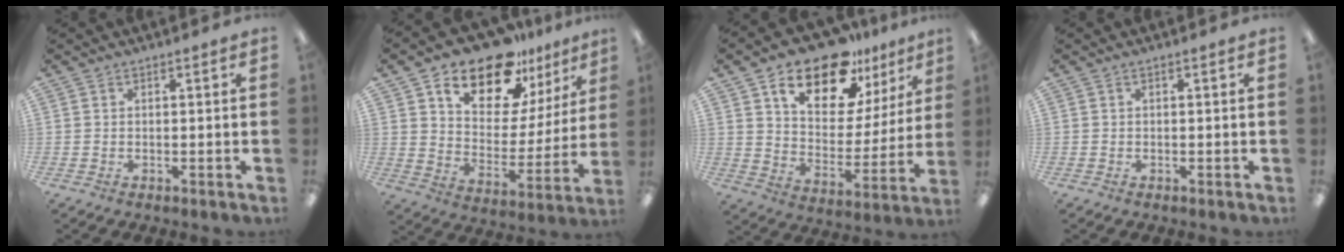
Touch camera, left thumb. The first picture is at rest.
{"total": 16.7, "force": [13.6, 7.3, 6.4], "torque": [-0.118, -0.104, 0.240]}
{"total": 18.1, "force": [13.1, 8.4, 9.2], "torque": [-0.157, -0.078, 0.228]}
{"total": 0.0}